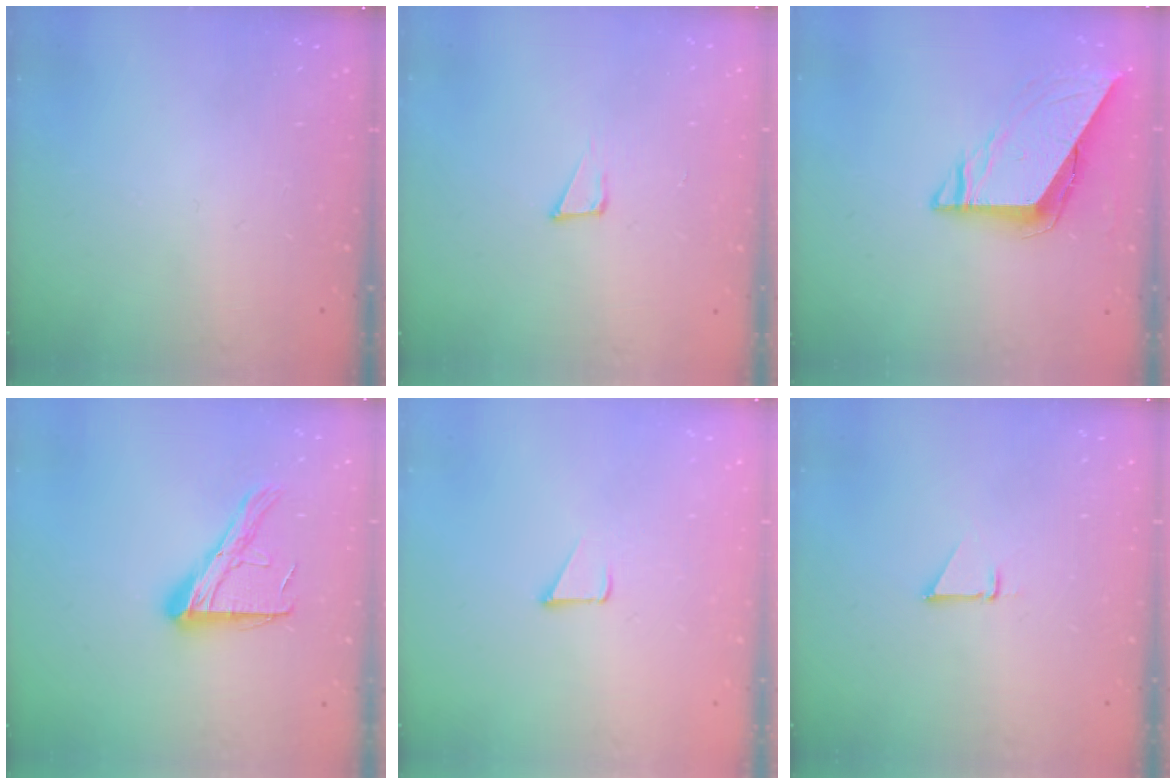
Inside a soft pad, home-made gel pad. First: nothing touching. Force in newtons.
{"total": 5.0, "press": 4.9, "slide": 0.8}
{"total": 7.4, "press": 7.4, "slide": 0.6}
{"total": 13.9, "press": 13.9, "slide": 1.2}
{"total": 1.5, "press": 1.5, "slide": 0.1}
{"total": 1.5, "press": 1.5, "slide": 0.0}